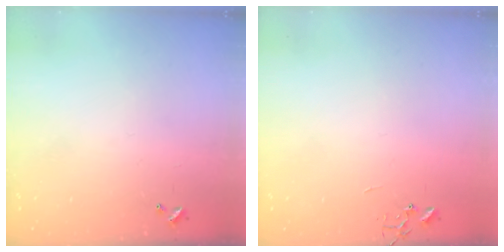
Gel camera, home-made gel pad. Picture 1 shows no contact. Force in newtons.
{"total": 0.0}